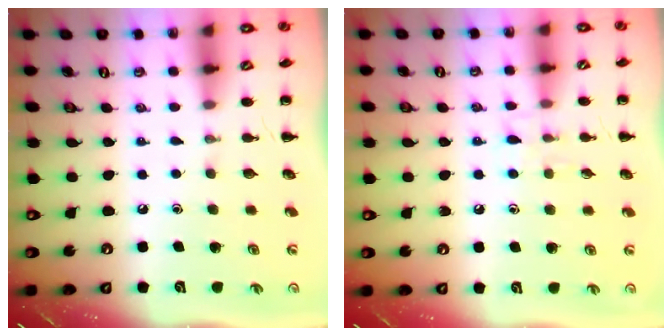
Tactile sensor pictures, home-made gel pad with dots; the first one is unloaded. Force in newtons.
{"total": 6.3, "press": 5.9, "slide": 2.3}